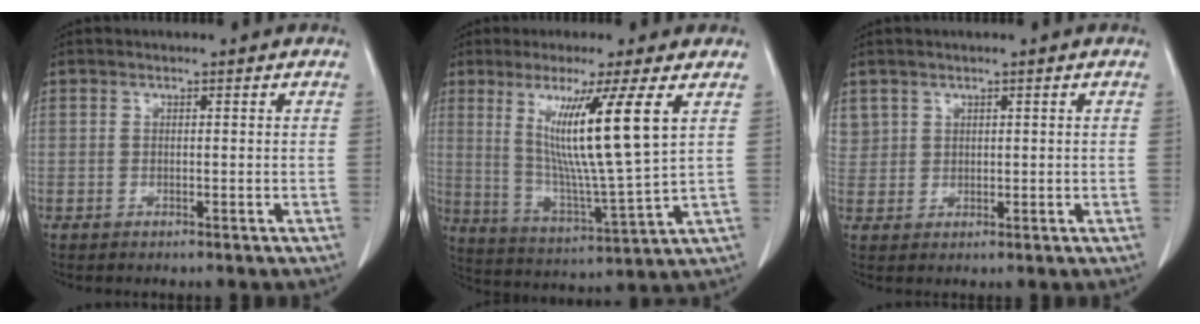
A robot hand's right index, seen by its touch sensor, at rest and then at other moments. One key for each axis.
{"total": 13.9, "fx": 4.9, "fy": -1.3, "fz": 12.9, "tx": -0.234, "ty": -0.028, "tz": 0.089}
{"total": 3.0, "fx": 1.6, "fy": 2.5, "fz": 0.2, "tx": 0.004, "ty": 0.005, "tz": 0.035}